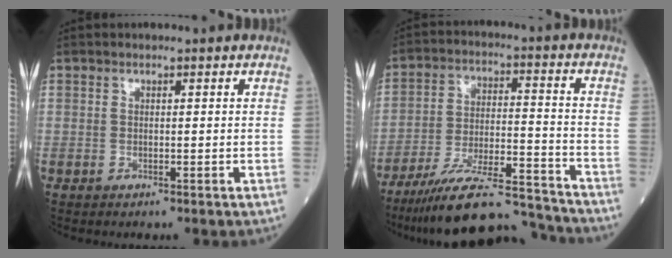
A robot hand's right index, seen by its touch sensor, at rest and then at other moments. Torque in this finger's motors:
{"motor_torque": [1.09, -1.05, 0.20, 0.09]}